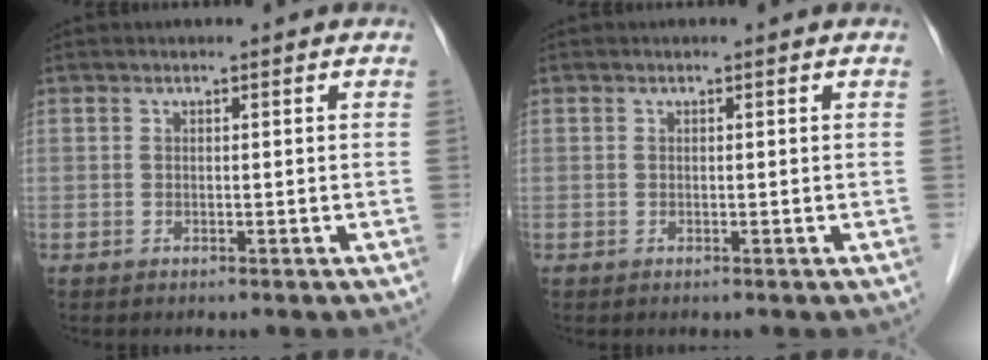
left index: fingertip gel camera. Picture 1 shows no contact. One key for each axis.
{"total": 0.0}